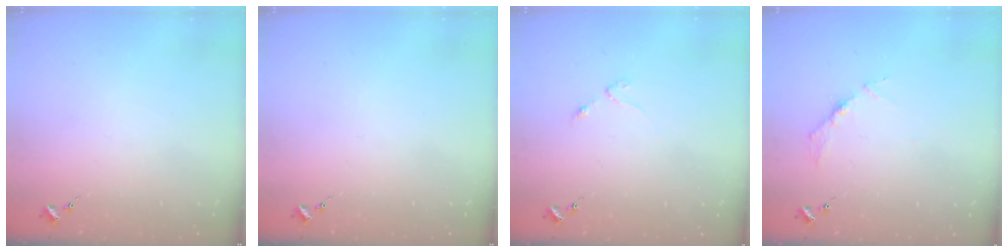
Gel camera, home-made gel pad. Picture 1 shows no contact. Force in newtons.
{"total": 0.0}
{"total": 2.5, "press": 2.4, "slide": 0.4}
{"total": 3.6, "press": 3.6, "slide": 0.4}